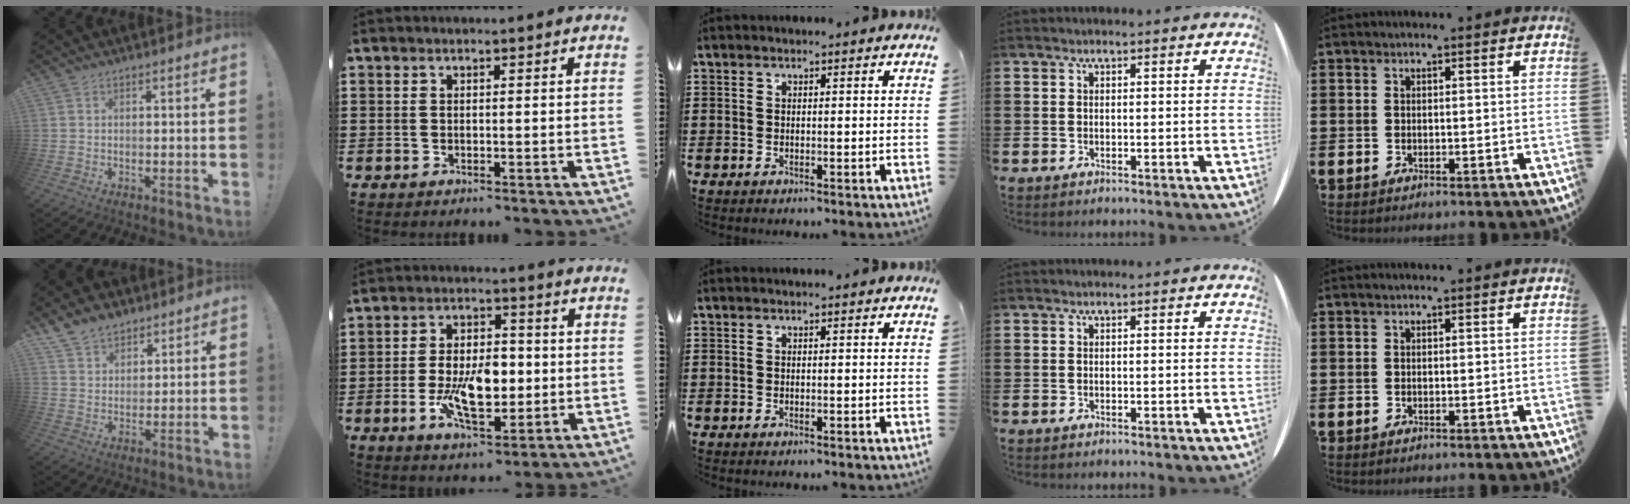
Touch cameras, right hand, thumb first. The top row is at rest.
{"thumb": {"total": 8.5, "force": [6.6, 4.9, 2.0], "torque": [-0.042, -0.038, 0.130]}, "index": {"total": 10.3, "force": [-1.8, 5.2, 8.7], "torque": [-0.172, -0.002, -0.034]}}